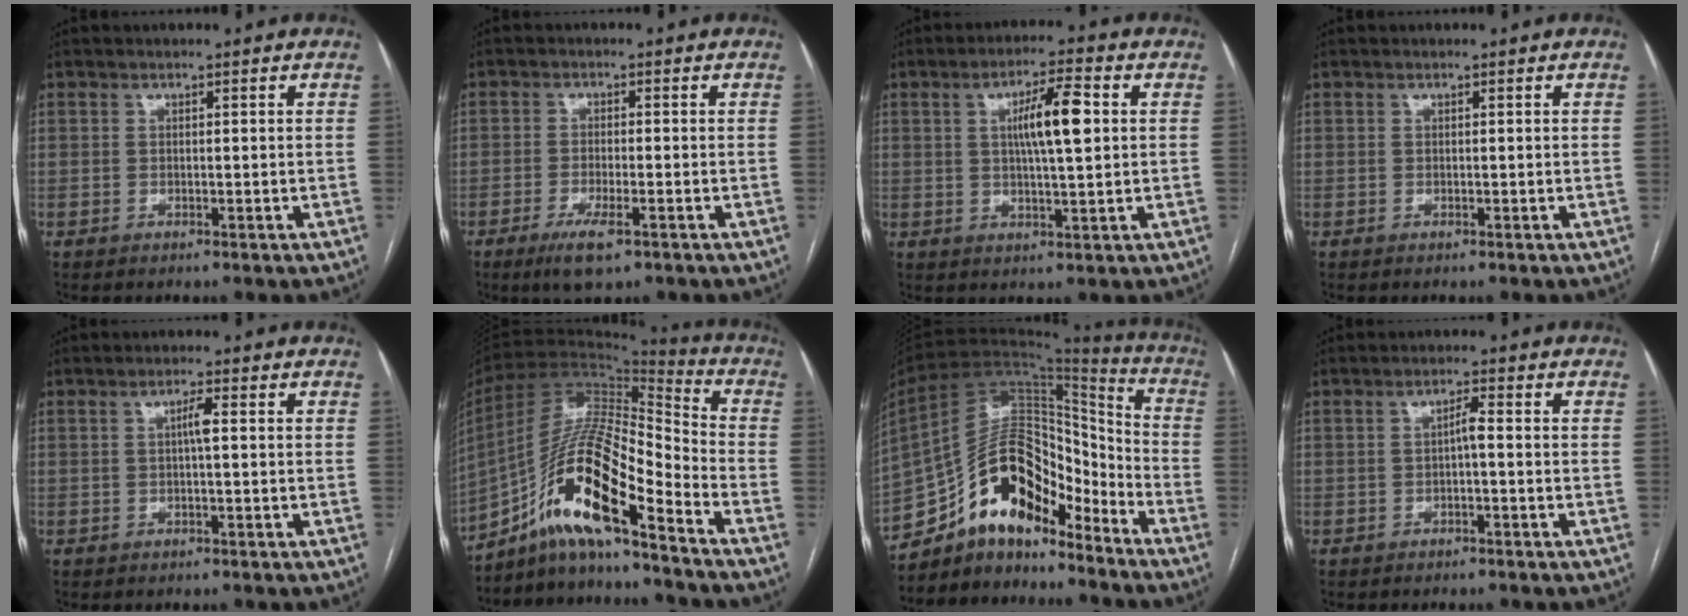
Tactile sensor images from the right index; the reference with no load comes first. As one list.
[{"total": 5.2, "force": [-3.0, 1.0, 4.1], "torque": [-0.080, -0.009, -0.049]}, {"total": 7.8, "force": [1.5, 1.0, 7.6], "torque": [-0.131, 0.009, 0.025]}, {"total": 0.0}, {"total": 2.1, "force": [0.2, 0.1, 2.1], "torque": [-0.038, 0.002, 0.003]}, {"total": 16.3, "force": [-9.7, 2.2, 12.8], "torque": [-0.244, 0.012, -0.172]}, {"total": 18.2, "force": [-13.6, 6.7, 10.0], "torque": [-0.175, 0.054, -0.236]}, {"total": 1.9, "force": [-0.3, 0.2, 1.9], "torque": [-0.031, 0.004, -0.006]}]